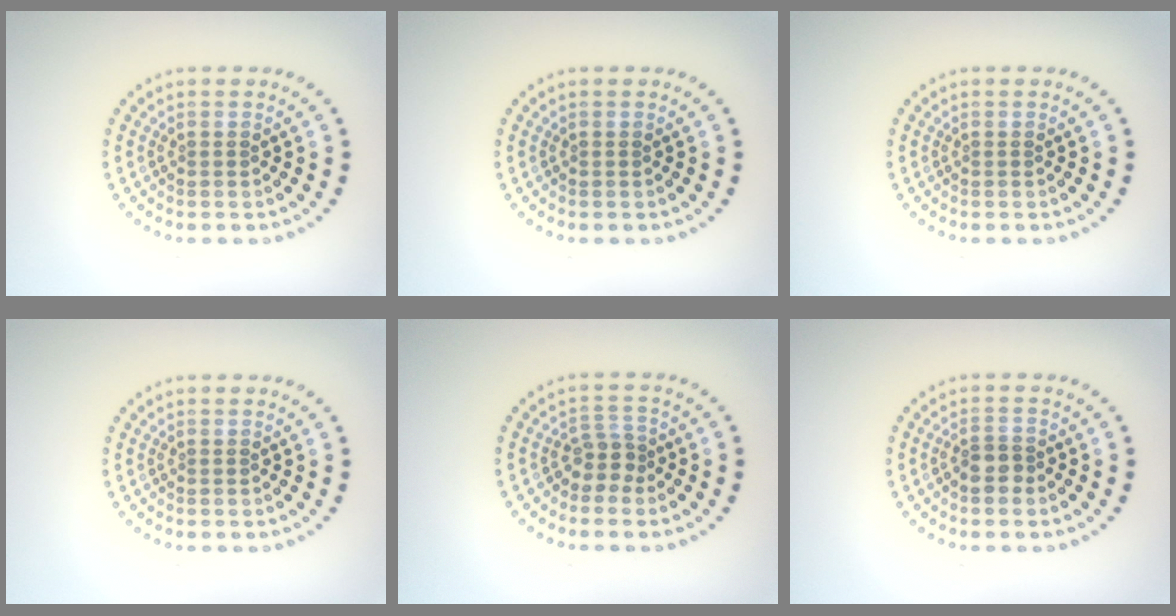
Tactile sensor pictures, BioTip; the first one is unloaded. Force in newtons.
{"total": 0.0}
{"total": 0.0}
{"total": 0.0}
{"total": 2.2, "press": 1.7, "slide": 1.4}
{"total": 1.9, "press": 1.6, "slide": 1.0}